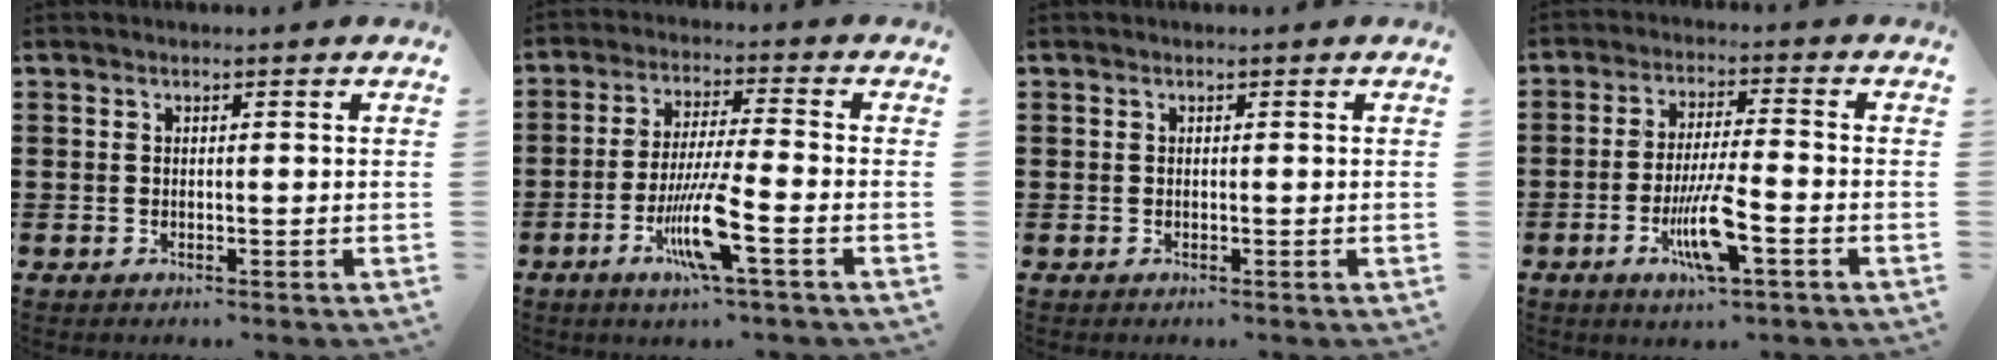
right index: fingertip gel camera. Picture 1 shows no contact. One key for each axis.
{"total": 9.4, "fx": -3.9, "fy": 0.6, "fz": 8.5, "tx": -0.172, "ty": -0.013, "tz": -0.077}
{"total": 0.0}
{"total": 8.4, "fx": -3.5, "fy": 1.3, "fz": 7.5, "tx": -0.154, "ty": -0.014, "tz": -0.066}